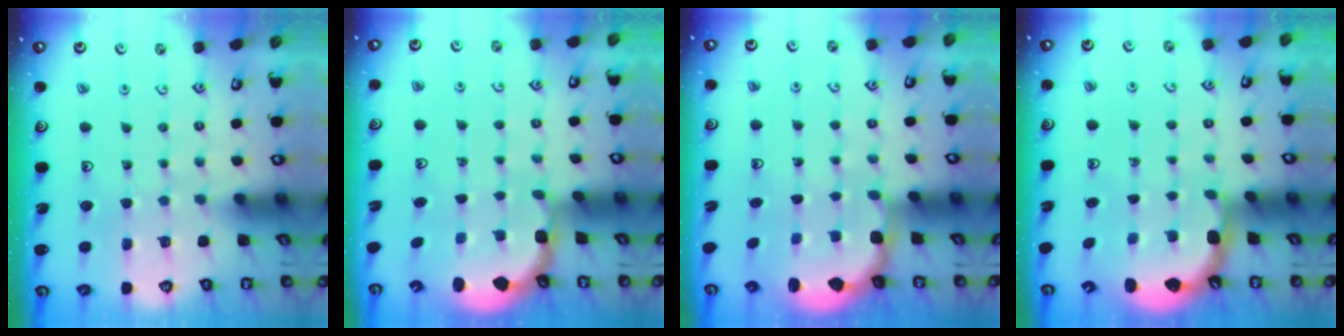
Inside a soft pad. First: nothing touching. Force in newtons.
{"total": 2.9, "press": 1.7, "slide": 2.3}
{"total": 2.8, "press": 2.1, "slide": 1.8}
{"total": 2.5, "press": 2.1, "slide": 1.3}